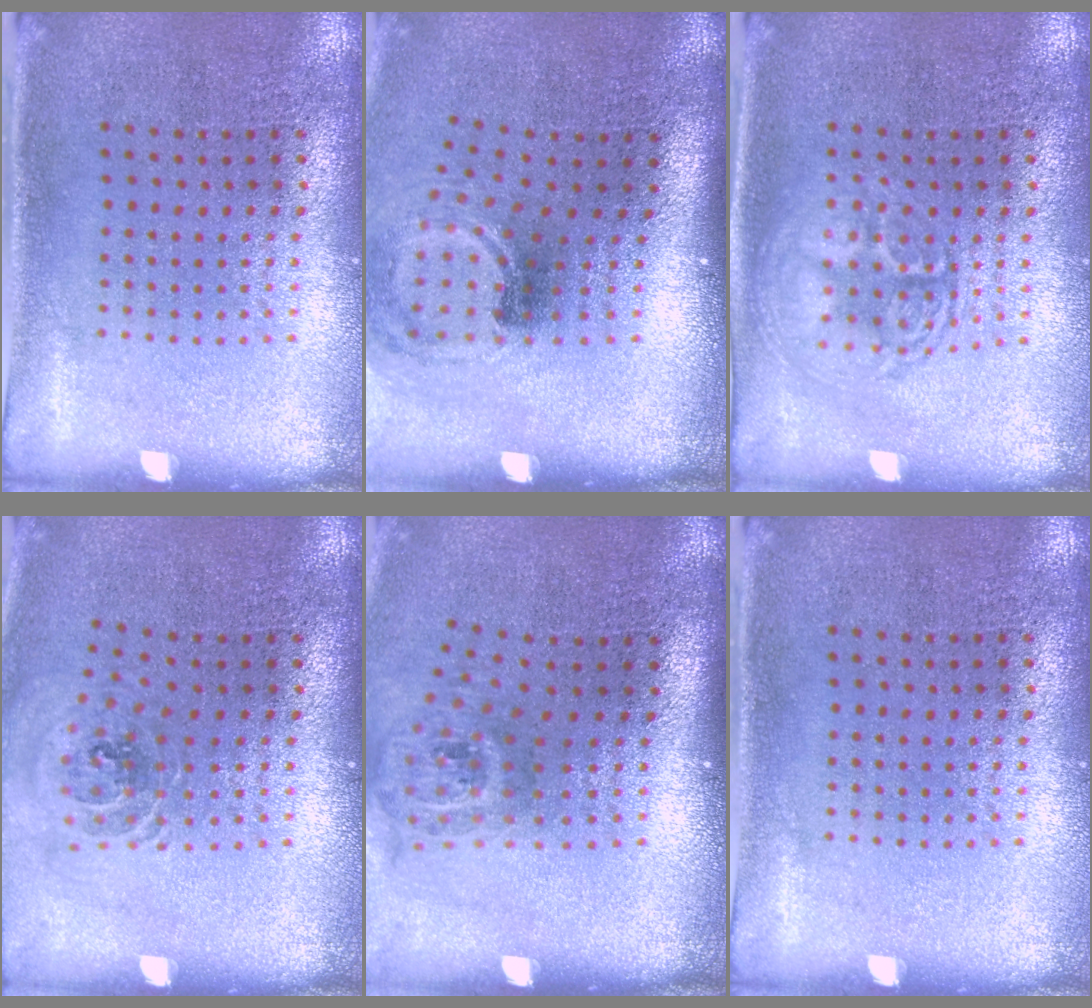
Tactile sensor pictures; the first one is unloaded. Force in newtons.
{"total": 1.8, "press": 1.1, "slide": 1.4}
{"total": 2.7, "press": 2.7, "slide": 0.3}
{"total": 0.9, "press": 0.9, "slide": 0.1}
{"total": 1.9, "press": 1.3, "slide": 1.4}
{"total": 0.0}